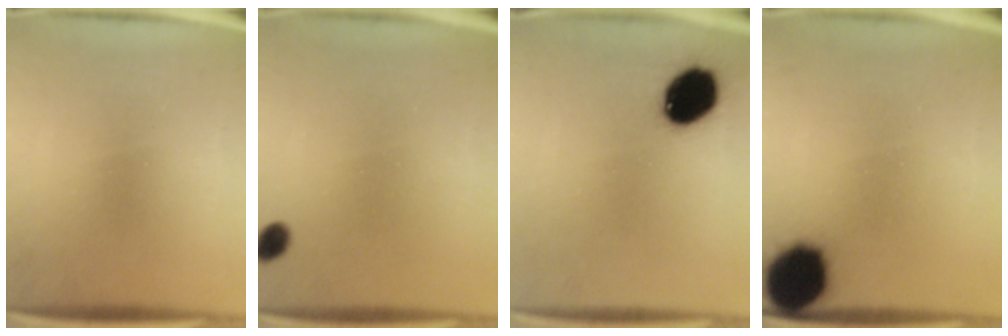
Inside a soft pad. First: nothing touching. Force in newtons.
{"total": 2.1}
{"total": 12.4}
{"total": 13.7}